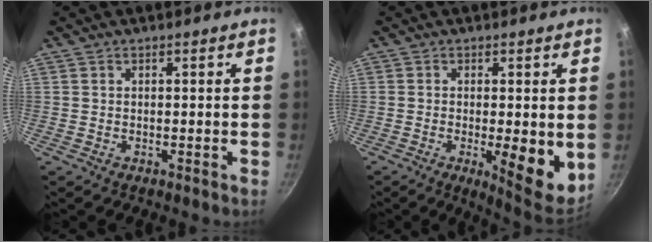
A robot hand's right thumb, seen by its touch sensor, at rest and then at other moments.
{"total": 10.0, "force": [-1.3, 2.9, 9.4], "torque": [-0.116, -0.019, -0.011]}